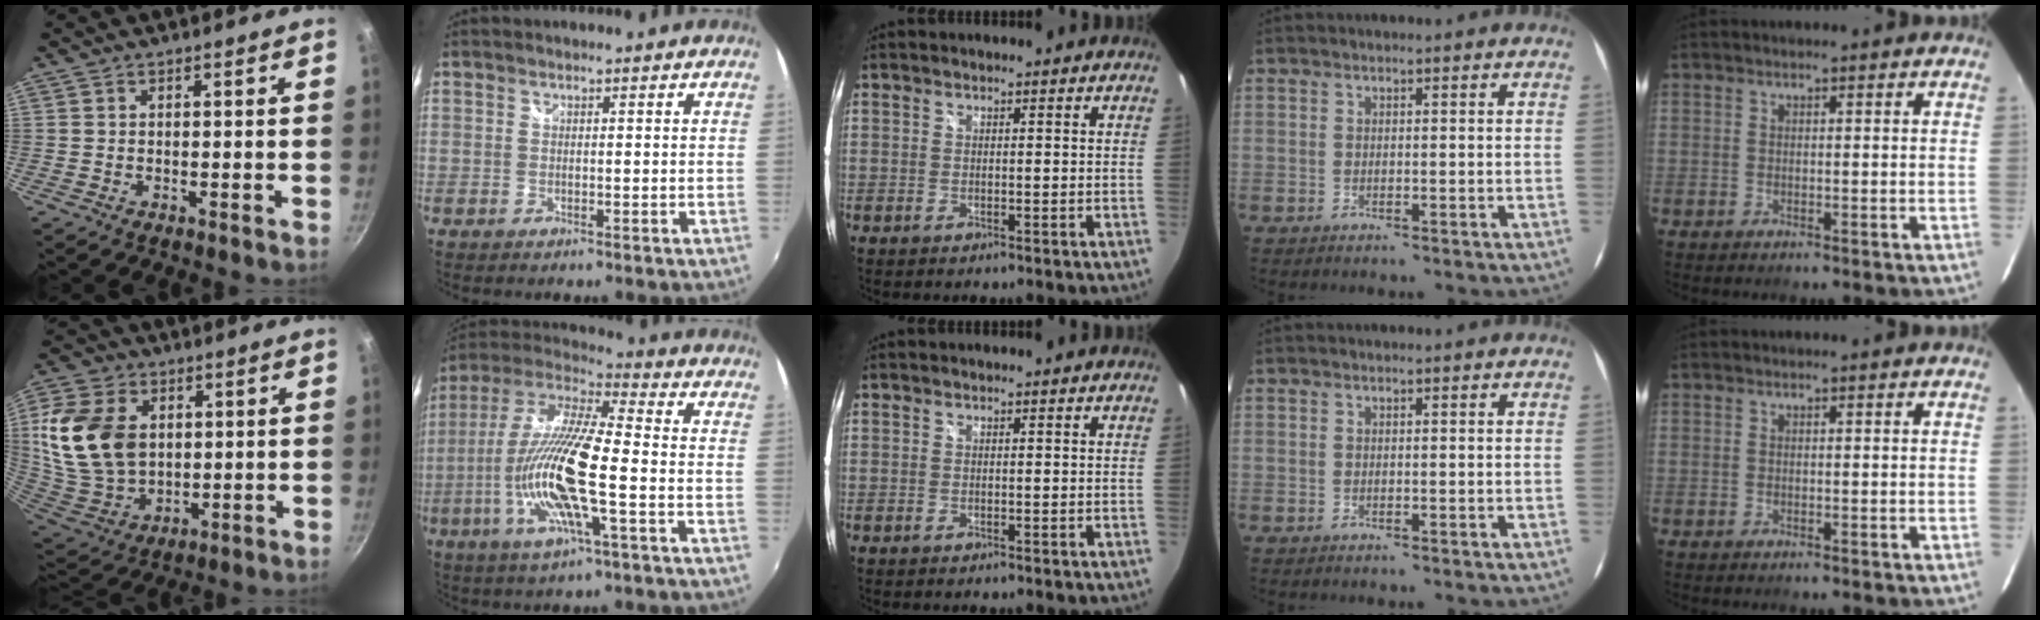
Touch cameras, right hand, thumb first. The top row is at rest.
{"thumb": {"total": 19.0, "force": [3.5, 13.6, 12.8], "torque": [-0.237, -0.012, 0.080]}, "index": {"total": 18.3, "force": [-4.9, 3.2, 17.4], "torque": [-0.331, -0.021, -0.097]}}